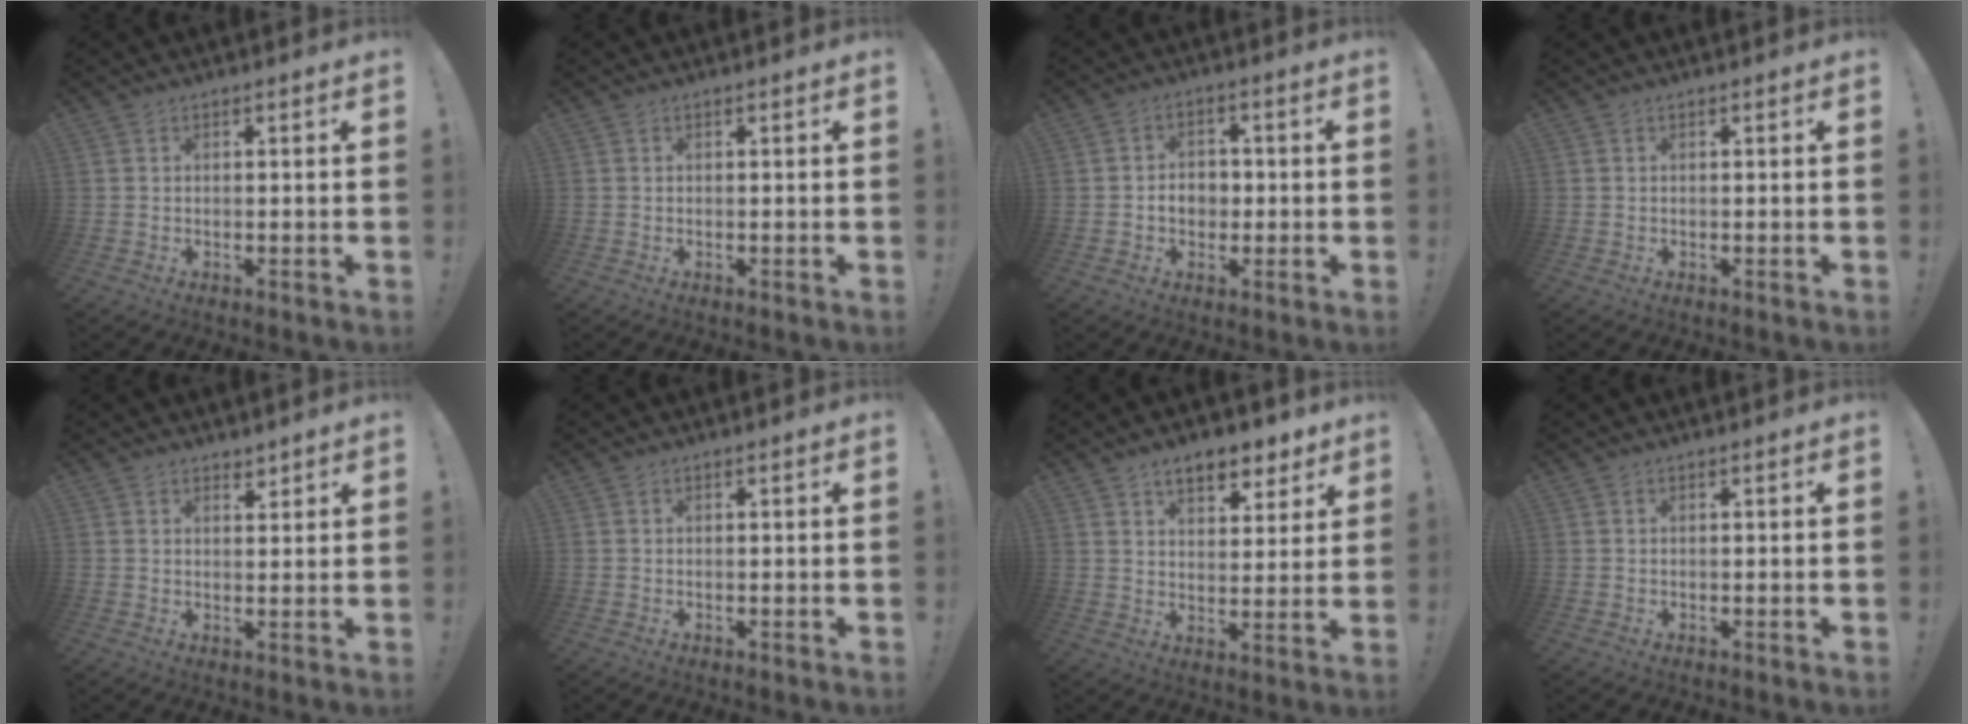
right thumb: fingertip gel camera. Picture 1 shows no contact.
{"total": 0.0}
{"total": 5.4, "force": [-1.0, 4.4, 3.0], "torque": [-0.035, 0.004, -0.020]}
{"total": 0.0}
{"total": 2.4, "force": [2.1, 1.2, 0.3], "torque": [0.010, -0.016, 0.035]}
{"total": 0.0}
{"total": 8.9, "force": [6.2, 4.6, 4.5], "torque": [-0.052, -0.033, 0.110]}
{"total": 0.0}